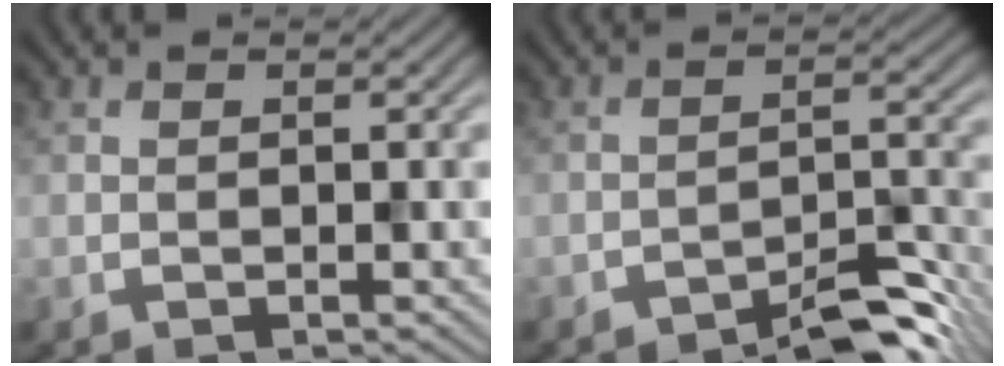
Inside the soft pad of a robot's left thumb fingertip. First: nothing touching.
{"total": 5.2, "force": [-4.4, 1.0, 2.6], "torque": [-0.033, 0.014, -0.070]}